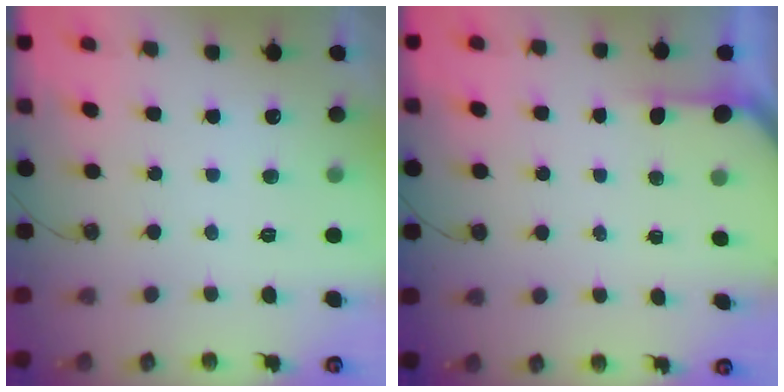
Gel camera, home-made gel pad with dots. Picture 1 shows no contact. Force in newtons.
{"total": 1.4, "press": 1.4, "slide": 0.2}